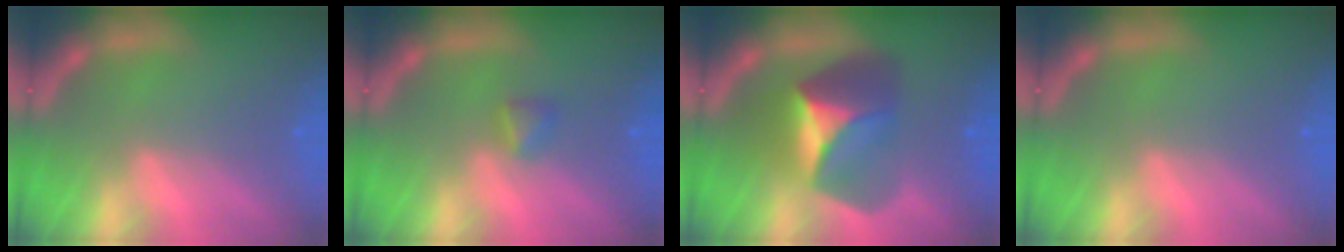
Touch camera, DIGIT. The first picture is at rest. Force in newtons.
{"total": 1.4}
{"total": 7.4}
{"total": 0.0}